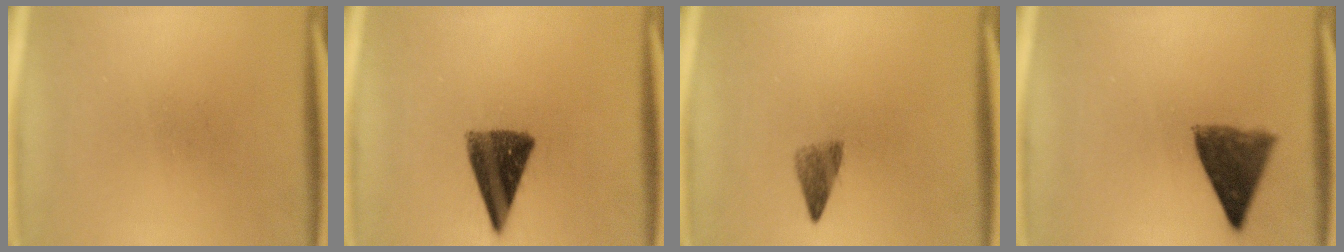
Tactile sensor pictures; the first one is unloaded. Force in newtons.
{"total": 10.6}
{"total": 2.8}
{"total": 8.0}